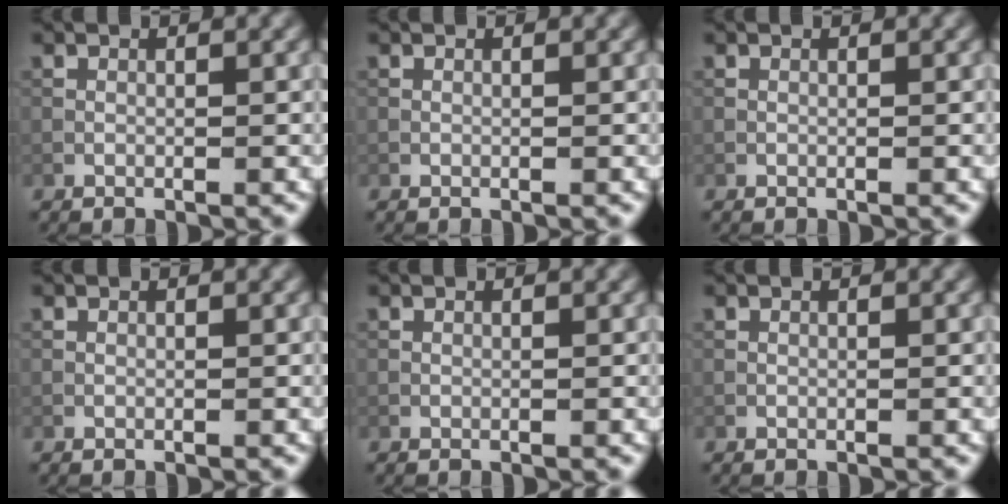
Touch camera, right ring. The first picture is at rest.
{"total": 0.0}
{"total": 0.0}
{"total": 0.0}
{"total": 0.0}
{"total": 0.0}